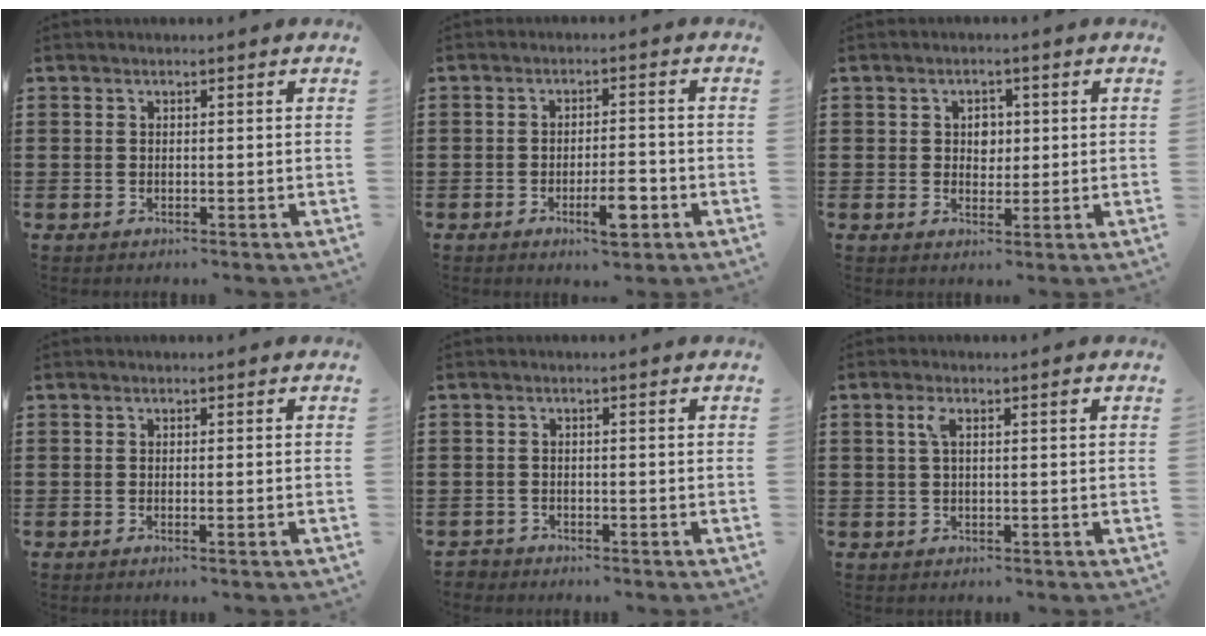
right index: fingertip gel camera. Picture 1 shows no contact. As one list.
[{"total": 5.4, "force": [-2.5, 1.3, 4.6], "torque": [-0.086, -0.007, -0.045]}, {"total": 2.5, "force": [0.4, 2.0, 1.4], "torque": [-0.025, 0.007, 0.003]}, {"total": 0.6, "force": [-0.3, -0.2, 0.5], "torque": [-0.010, -0.004, -0.005]}, {"total": 1.1, "force": [-1.0, 0.5, -0.1], "torque": [-0.002, 0.003, -0.024]}, {"total": 2.6, "force": [0.8, 0.6, 2.4], "torque": [-0.041, 0.003, 0.009]}]